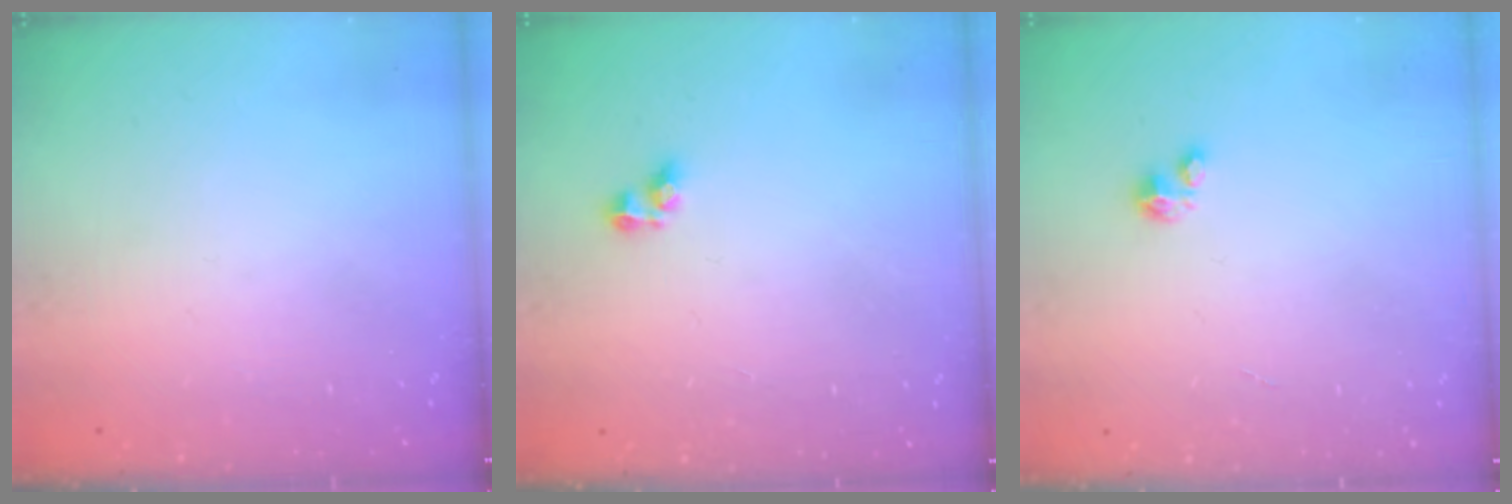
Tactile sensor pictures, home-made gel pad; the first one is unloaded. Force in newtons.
{"total": 3.1, "press": 3.1, "slide": 0.3}
{"total": 0.7, "press": 0.7, "slide": 0.2}